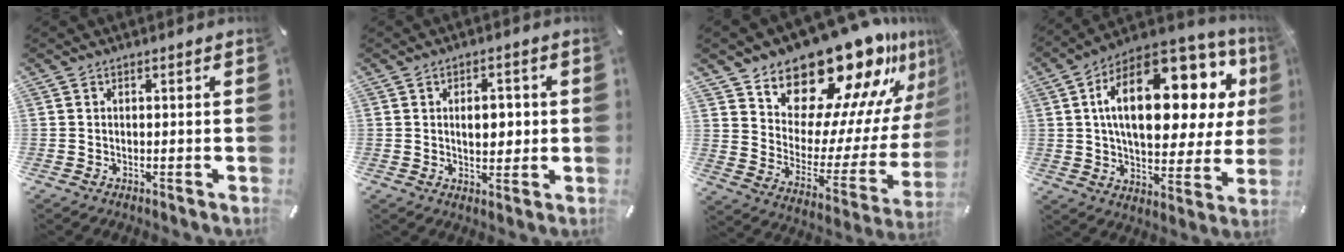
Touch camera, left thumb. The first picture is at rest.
{"total": 6.0, "force": [0.4, 3.9, 4.5], "torque": [-0.061, -0.003, -0.001]}
{"total": 23.1, "force": [20.2, 8.6, 7.4], "torque": [-0.095, -0.175, 0.344]}
{"total": 24.3, "force": [8.5, 11.8, 19.4], "torque": [-0.323, -0.044, 0.137]}